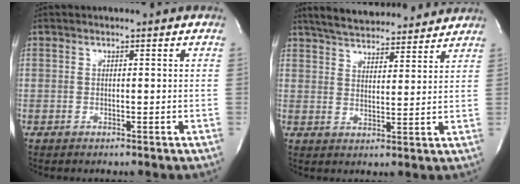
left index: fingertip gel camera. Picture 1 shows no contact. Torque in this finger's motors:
{"motor_torque": [0.48, -0.47, 0.12, 0.06]}